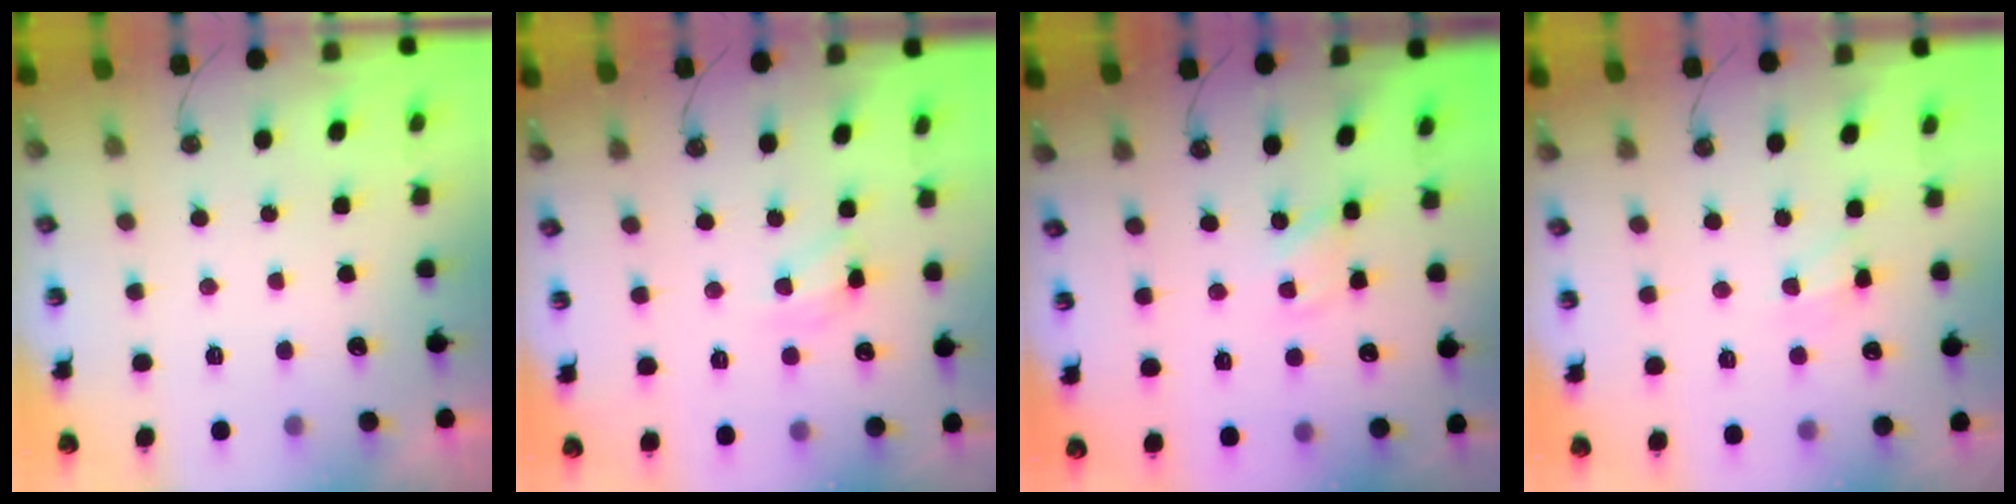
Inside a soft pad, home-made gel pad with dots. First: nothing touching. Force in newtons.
{"total": 8.6, "press": 8.6, "slide": 0.7}
{"total": 1.5, "press": 1.4, "slide": 0.2}
{"total": 6.0, "press": 5.9, "slide": 0.7}